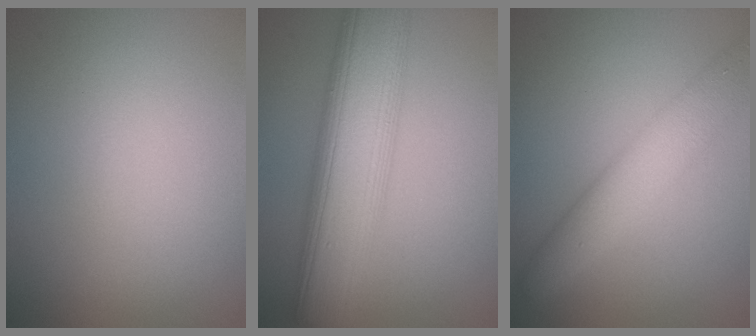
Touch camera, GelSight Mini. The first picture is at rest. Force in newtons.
{"total": 10.6, "press": 10.6, "slide": 0.3}
{"total": 5.1, "press": 5.1, "slide": 0.3}